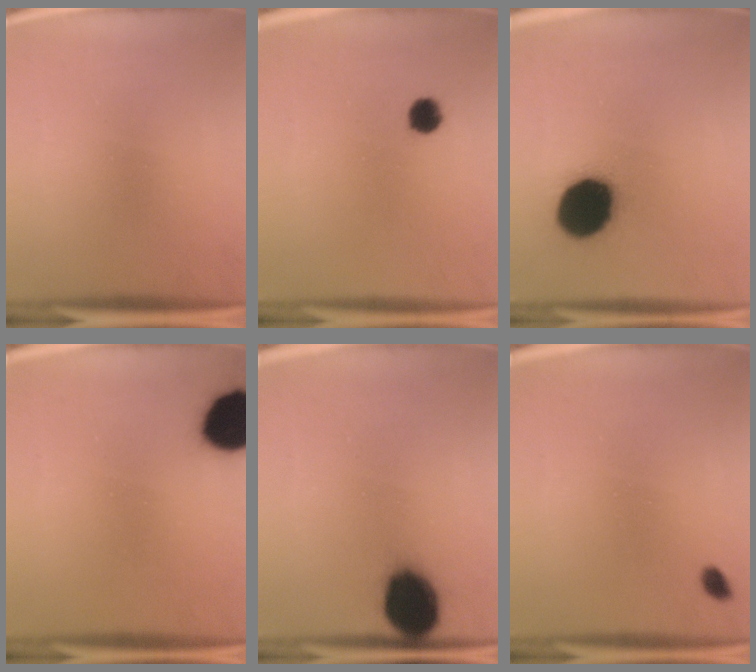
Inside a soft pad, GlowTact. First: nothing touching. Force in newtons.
{"total": 3.2}
{"total": 18.9}
{"total": 14.8}
{"total": 13.5}
{"total": 1.3}